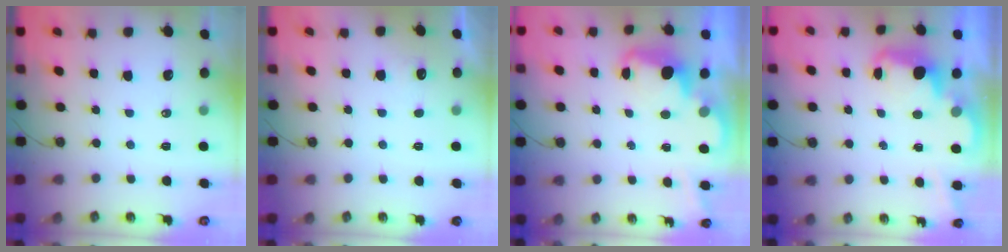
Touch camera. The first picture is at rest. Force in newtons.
{"total": 2.6, "press": 2.4, "slide": 1.0}
{"total": 2.3, "press": 2.2, "slide": 0.5}
{"total": 2.5, "press": 2.4, "slide": 0.5}